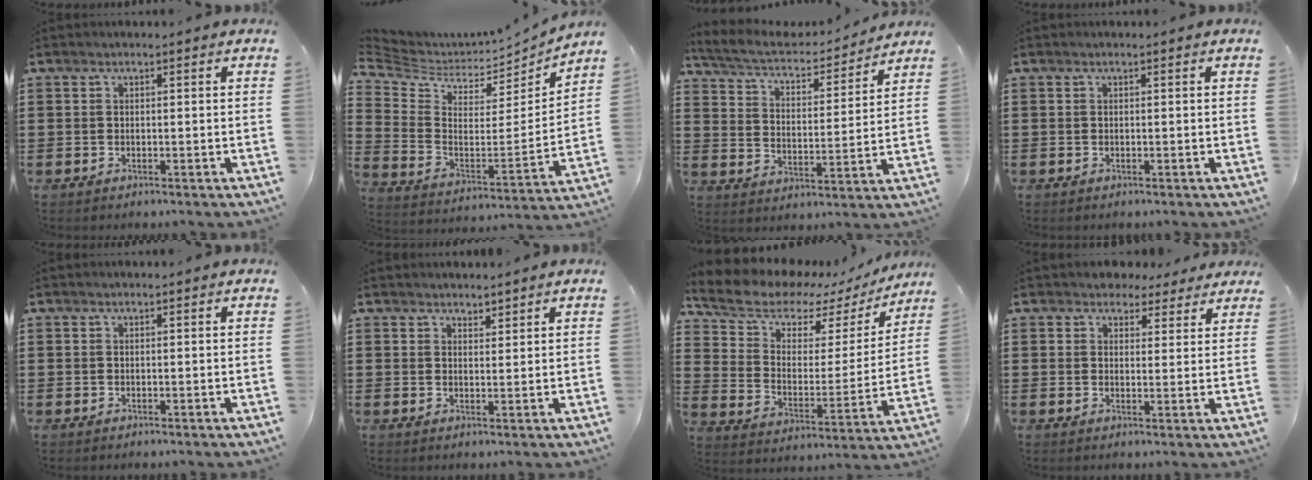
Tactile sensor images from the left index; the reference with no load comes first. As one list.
[{"total": 4.0, "force": [3.5, 1.6, 1.0], "torque": [-0.048, -0.038, 0.056]}, {"total": 4.7, "force": [4.2, 1.0, 1.8], "torque": [-0.059, -0.030, 0.066]}, {"total": 0.0}, {"total": 0.0}, {"total": 2.0, "force": [1.9, 0.5, -0.3], "torque": [0.001, 0.001, 0.037]}, {"total": 8.0, "force": [6.8, 3.6, 2.3], "torque": [-0.080, -0.041, 0.115]}, {"total": 3.6, "force": [3.2, 1.6, 0.5], "torque": [-0.022, 0.001, 0.061]}]